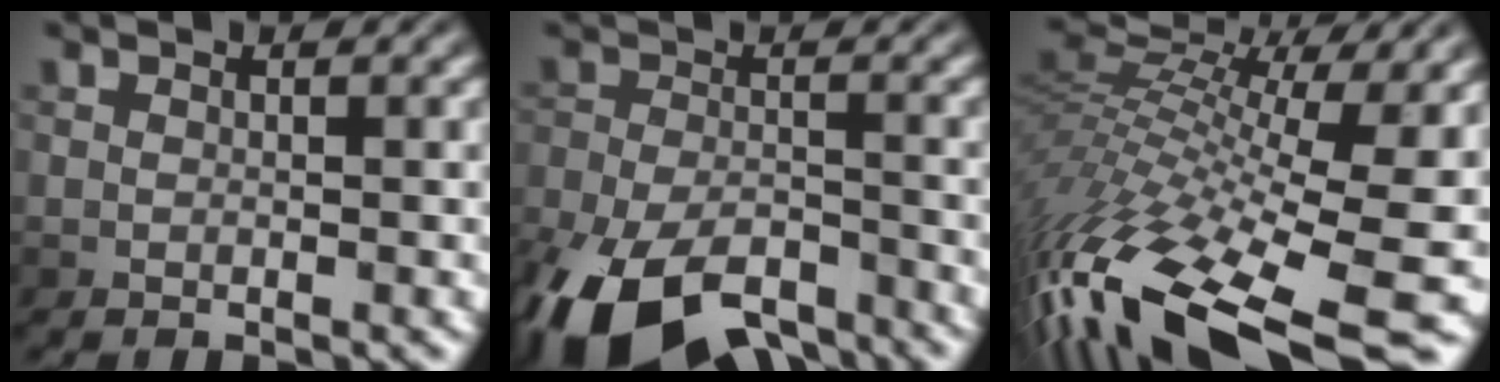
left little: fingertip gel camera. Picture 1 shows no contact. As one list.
[{"total": 12.3, "force": [-8.5, 5.3, 7.1], "torque": [-0.149, -0.033, -0.149]}, {"total": 15.0, "force": [-4.7, 5.4, 13.2], "torque": [-0.293, 0.029, -0.080]}]